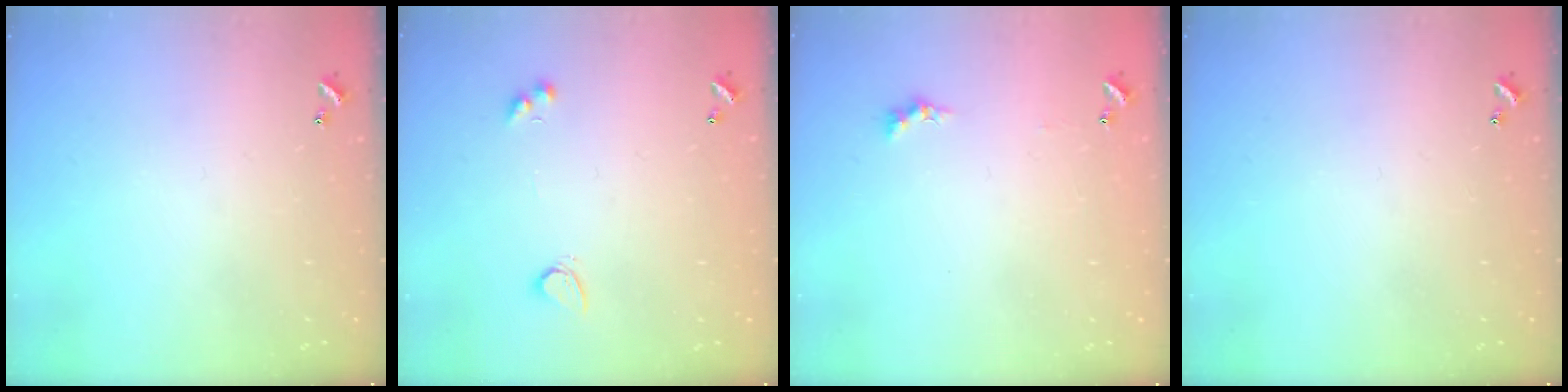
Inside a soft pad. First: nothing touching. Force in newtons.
{"total": 3.3, "press": 2.8, "slide": 1.7}
{"total": 0.0}
{"total": 0.0}